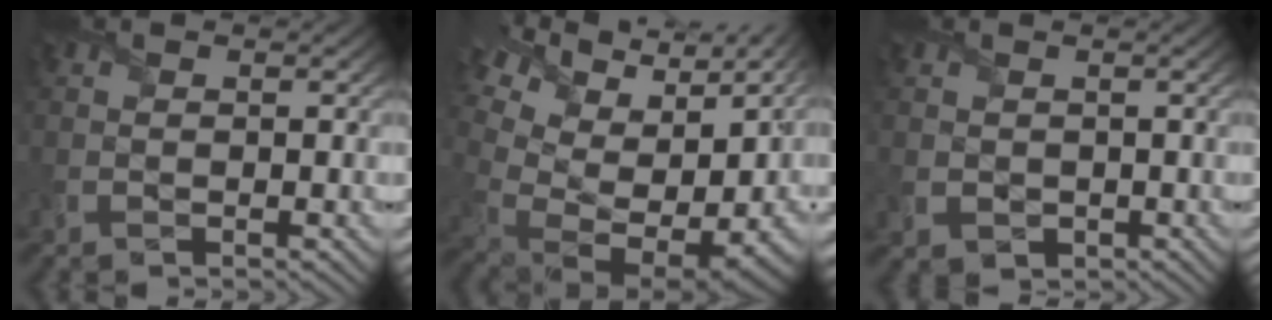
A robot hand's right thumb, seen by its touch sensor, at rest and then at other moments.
{"total": 17.0, "force": [3.2, 11.2, 12.3], "torque": [-0.207, -0.001, 0.111]}
{"total": 1.3, "force": [0.0, 1.2, 0.2], "torque": [-0.020, -0.004, -0.002]}